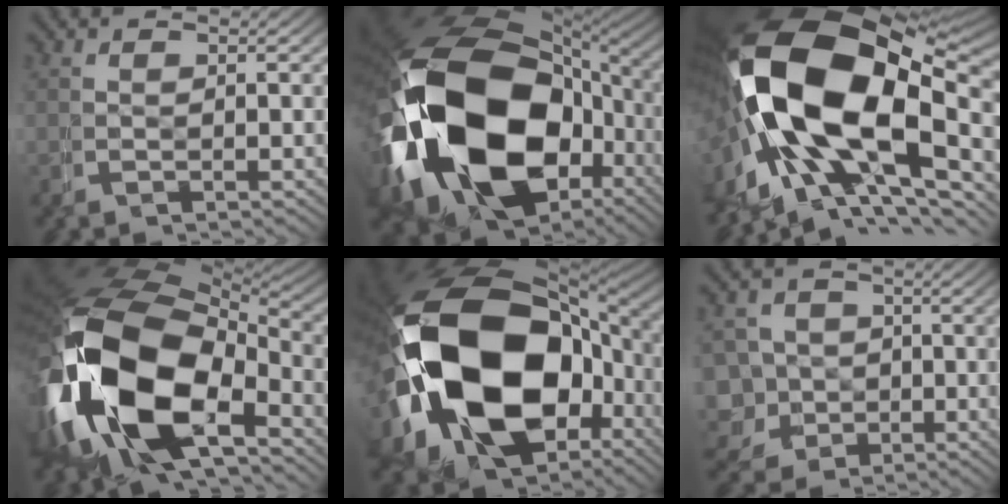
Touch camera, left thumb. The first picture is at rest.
{"total": 29.3, "force": [-3.5, 18.7, 22.4], "torque": [-0.430, -0.078, -0.024]}
{"total": 26.0, "force": [0.1, 15.8, 20.7], "torque": [-0.399, -0.045, 0.012]}
{"total": 24.0, "force": [-2.1, 15.0, 18.6], "torque": [-0.380, -0.045, -0.019]}
{"total": 26.8, "force": [-3.0, 17.0, 20.4], "torque": [-0.412, -0.078, -0.011]}
{"total": 9.4, "force": [-2.6, 8.3, 3.3], "torque": [-0.103, -0.045, -0.038]}